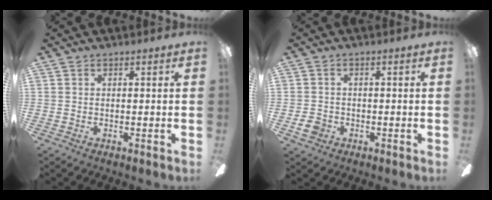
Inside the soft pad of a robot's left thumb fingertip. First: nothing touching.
{"total": 3.4, "force": [-1.3, 2.7, 1.6], "torque": [-0.038, 0.004, -0.027]}